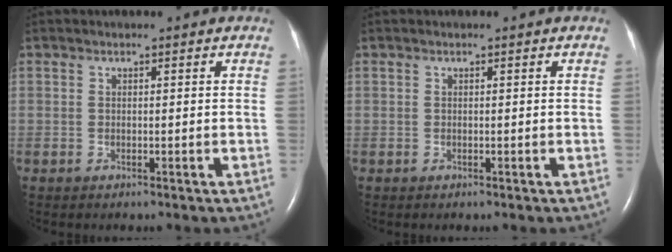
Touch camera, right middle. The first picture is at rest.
{"total": 0.0}